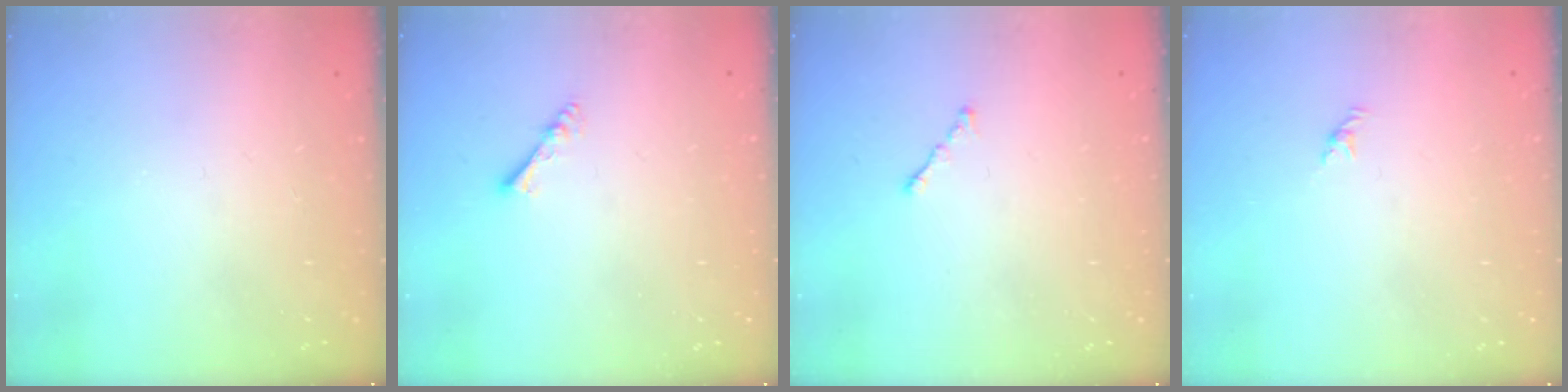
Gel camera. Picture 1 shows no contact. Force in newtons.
{"total": 2.7, "press": 2.7, "slide": 0.4}
{"total": 0.6, "press": 0.5, "slide": 0.4}
{"total": 1.1, "press": 1.0, "slide": 0.5}